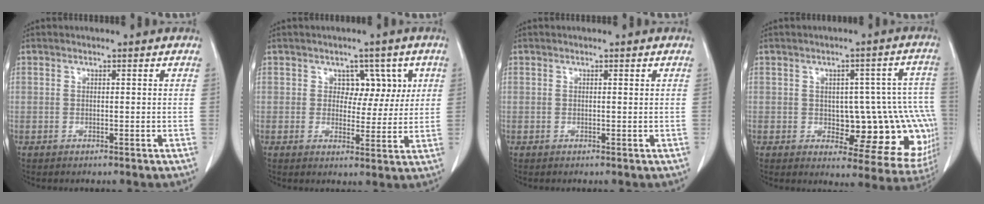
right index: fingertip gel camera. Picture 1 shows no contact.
{"total": 5.1, "force": [1.8, 3.9, 2.8], "torque": [-0.018, 0.011, 0.025]}
{"total": 0.0}
{"total": 16.2, "force": [-2.7, 6.9, 14.4], "torque": [-0.107, 0.033, -0.010]}